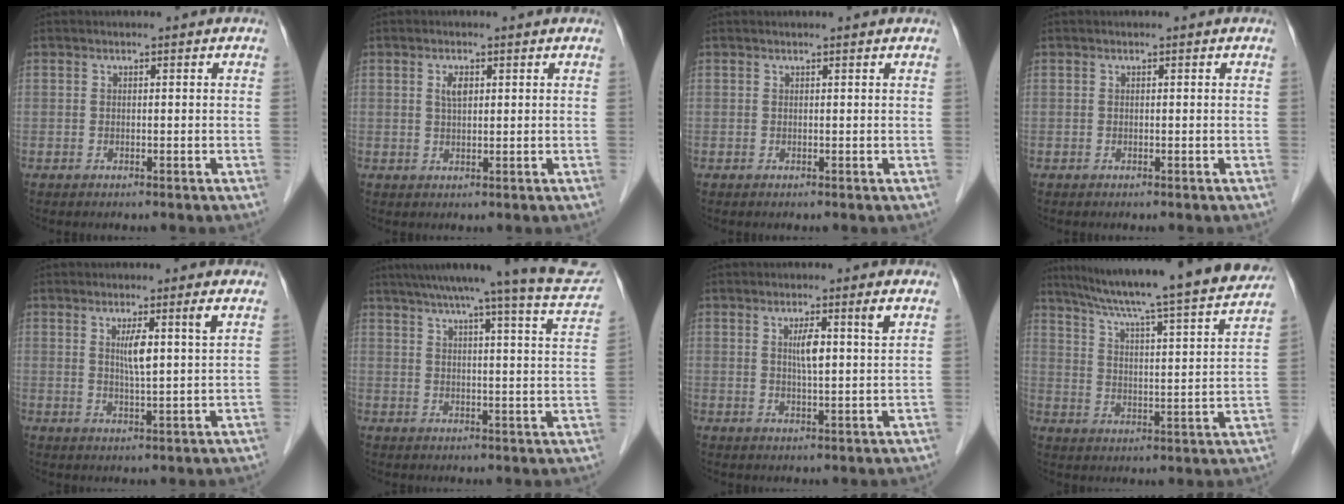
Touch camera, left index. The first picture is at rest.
{"total": 2.0, "force": [0.7, 0.9, 1.7], "torque": [-0.034, 0.004, 0.014]}
{"total": 1.0, "force": [1.0, 0.0, 0.3], "torque": [-0.010, 0.009, 0.010]}
{"total": 0.0}
{"total": 5.0, "force": [1.9, -0.6, 4.6], "torque": [-0.083, -0.003, 0.034]}
{"total": 19.3, "force": [17.3, -0.8, 8.5], "torque": [-0.121, -0.042, 0.206]}
{"total": 5.2, "force": [2.0, -0.2, 4.7], "torque": [-0.080, 0.004, 0.033]}
{"total": 24.6, "force": [22.0, 0.0, 11.0], "torque": [-0.176, -0.036, 0.295]}